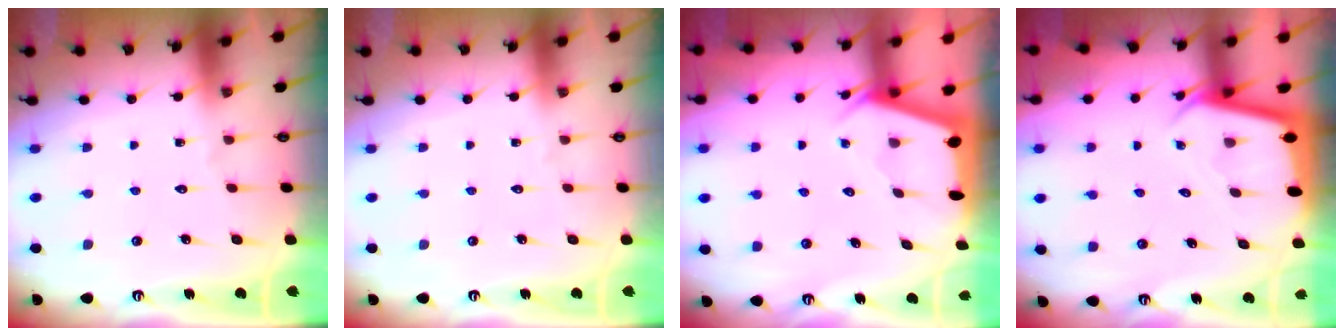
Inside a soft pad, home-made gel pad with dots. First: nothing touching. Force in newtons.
{"total": 0.0}
{"total": 2.4, "press": 2.4, "slide": 0.3}
{"total": 2.4, "press": 2.4, "slide": 0.1}